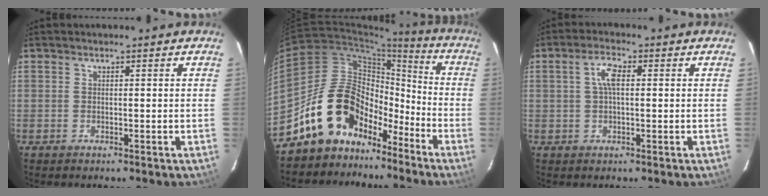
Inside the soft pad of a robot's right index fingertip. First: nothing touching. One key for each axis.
{"total": 16.1, "fx": -11.2, "fy": 10.0, "fz": 5.9, "tx": -0.110, "ty": 0.042, "tz": -0.177}
{"total": 4.0, "fx": 0.7, "fy": 1.6, "fz": 3.6, "tx": -0.073, "ty": 0.011, "tz": 0.013}